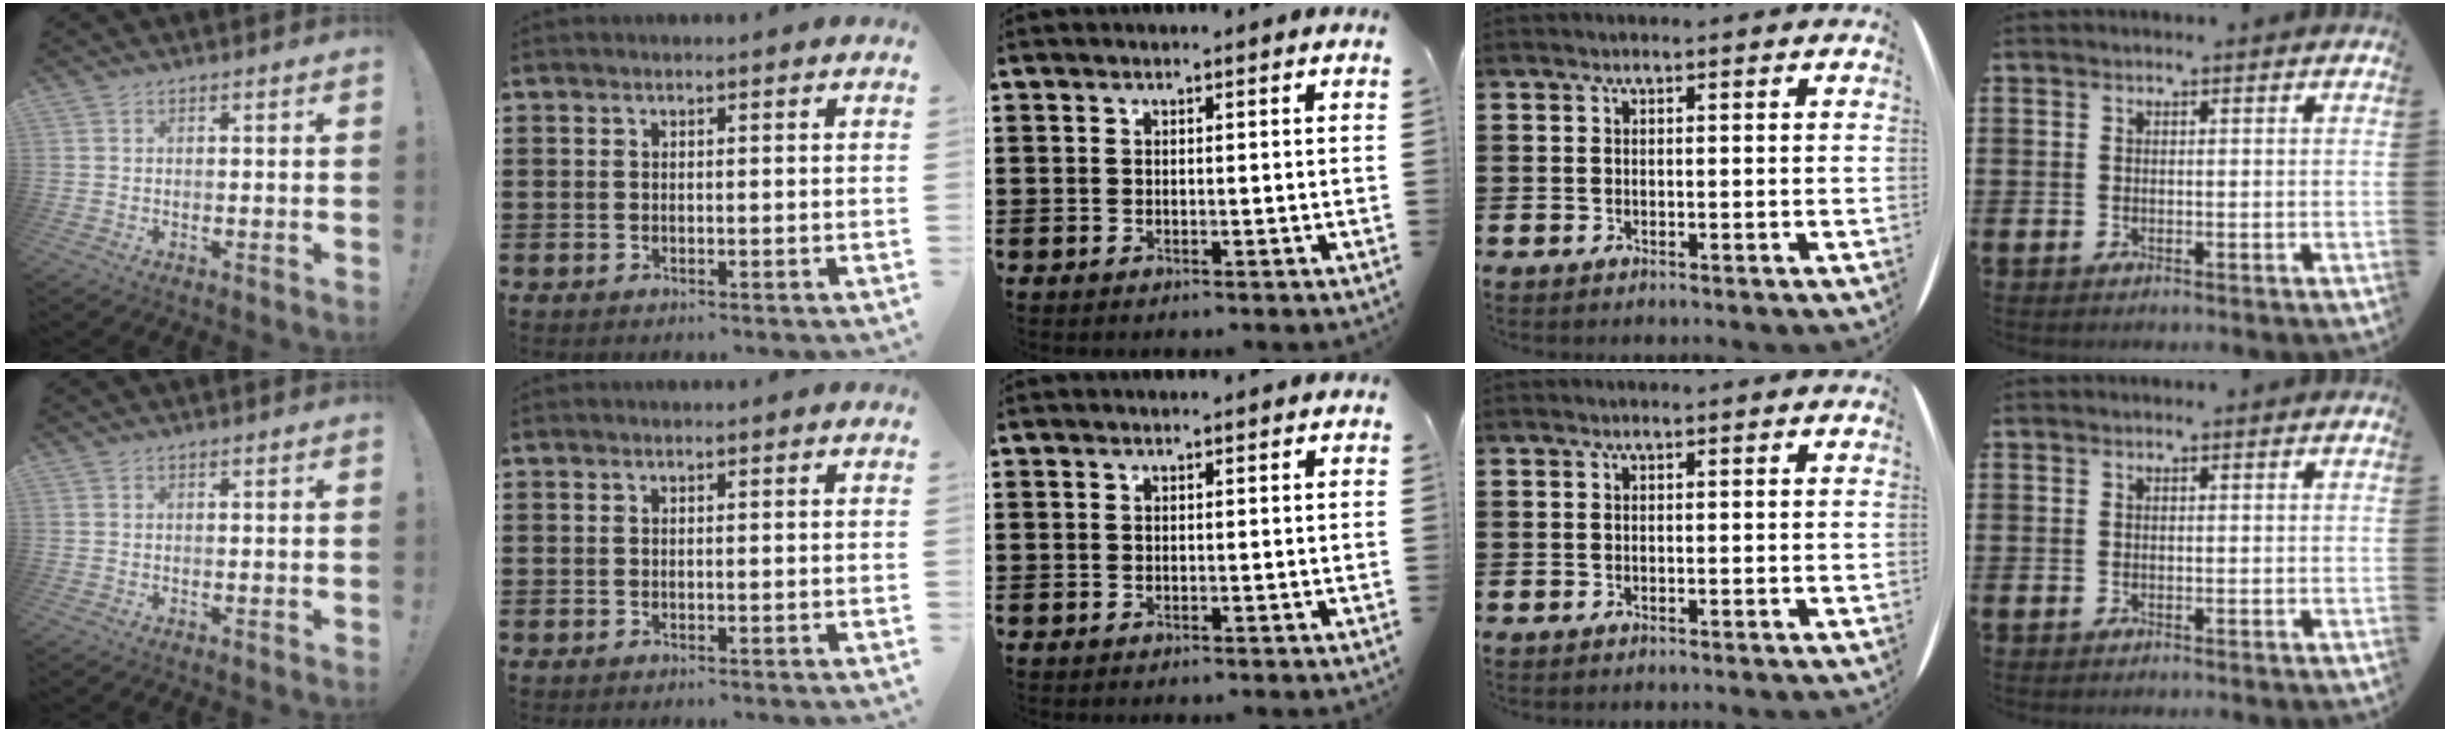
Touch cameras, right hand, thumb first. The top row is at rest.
{}